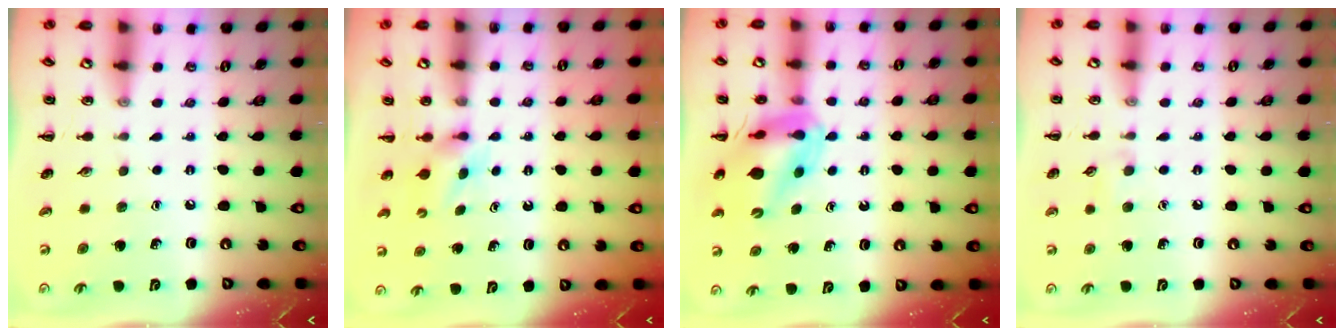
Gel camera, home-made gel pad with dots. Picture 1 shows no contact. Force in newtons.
{"total": 3.2, "press": 2.9, "slide": 1.4}
{"total": 13.8, "press": 13.3, "slide": 3.7}
{"total": 4.1, "press": 3.7, "slide": 1.6}